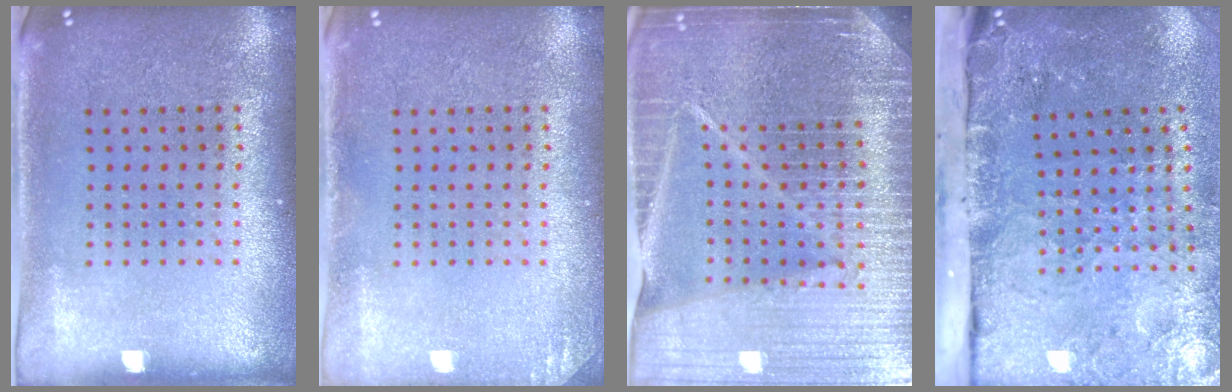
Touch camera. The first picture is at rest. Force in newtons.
{"total": 1.1, "press": 1.1, "slide": 0.1}
{"total": 6.4, "press": 5.6, "slide": 3.2}
{"total": 4.8, "press": 3.7, "slide": 3.0}